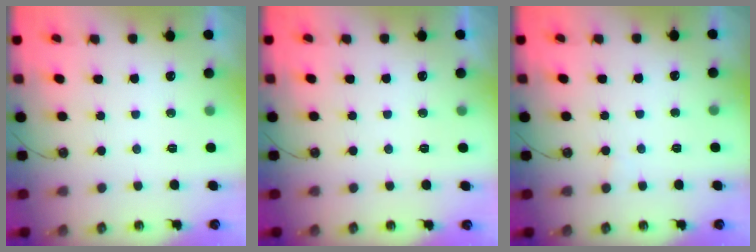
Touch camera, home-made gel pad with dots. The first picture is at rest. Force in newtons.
{"total": 0.0}
{"total": 2.9, "press": 2.9, "slide": 0.2}